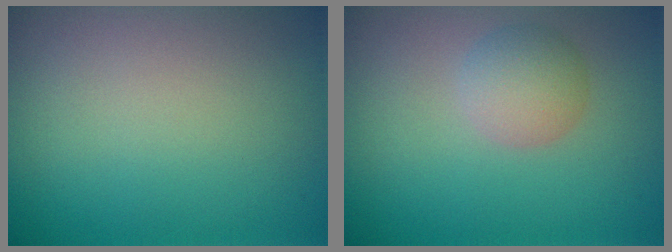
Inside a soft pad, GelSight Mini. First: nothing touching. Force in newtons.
{"total": 2.7, "press": 2.7, "slide": 0.2}